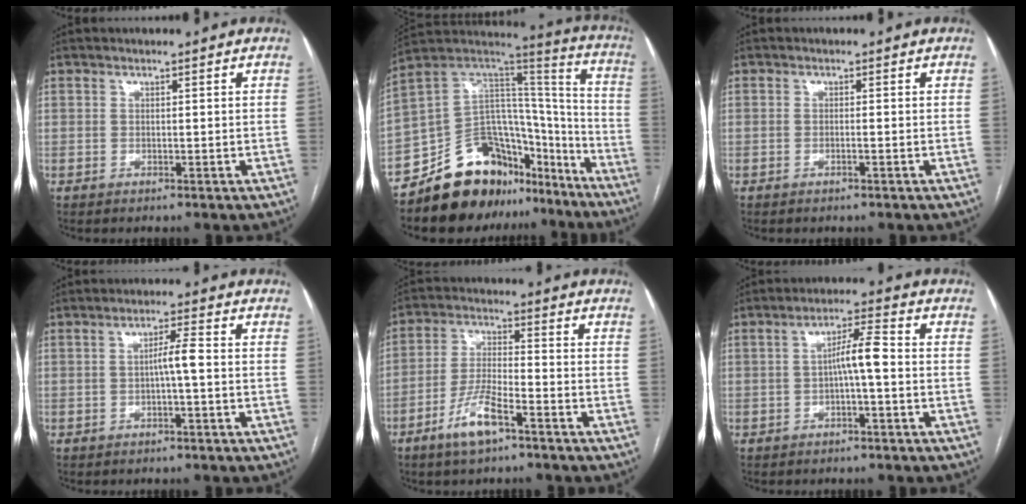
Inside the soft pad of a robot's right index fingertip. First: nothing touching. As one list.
[{"total": 21.8, "force": [-16.7, 11.4, 8.2], "torque": [-0.131, 0.076, -0.265]}, {"total": 0.6, "force": [-0.3, 0.0, 0.5], "torque": [-0.010, 0.000, -0.003]}, {"total": 3.1, "force": [-0.2, 0.1, 3.1], "torque": [-0.052, 0.004, -0.003]}, {"total": 7.5, "force": [-4.5, 1.7, 5.8], "torque": [-0.121, -0.002, -0.086]}, {"total": 5.1, "force": [-0.4, 0.7, 5.1], "torque": [-0.084, 0.017, -0.005]}]